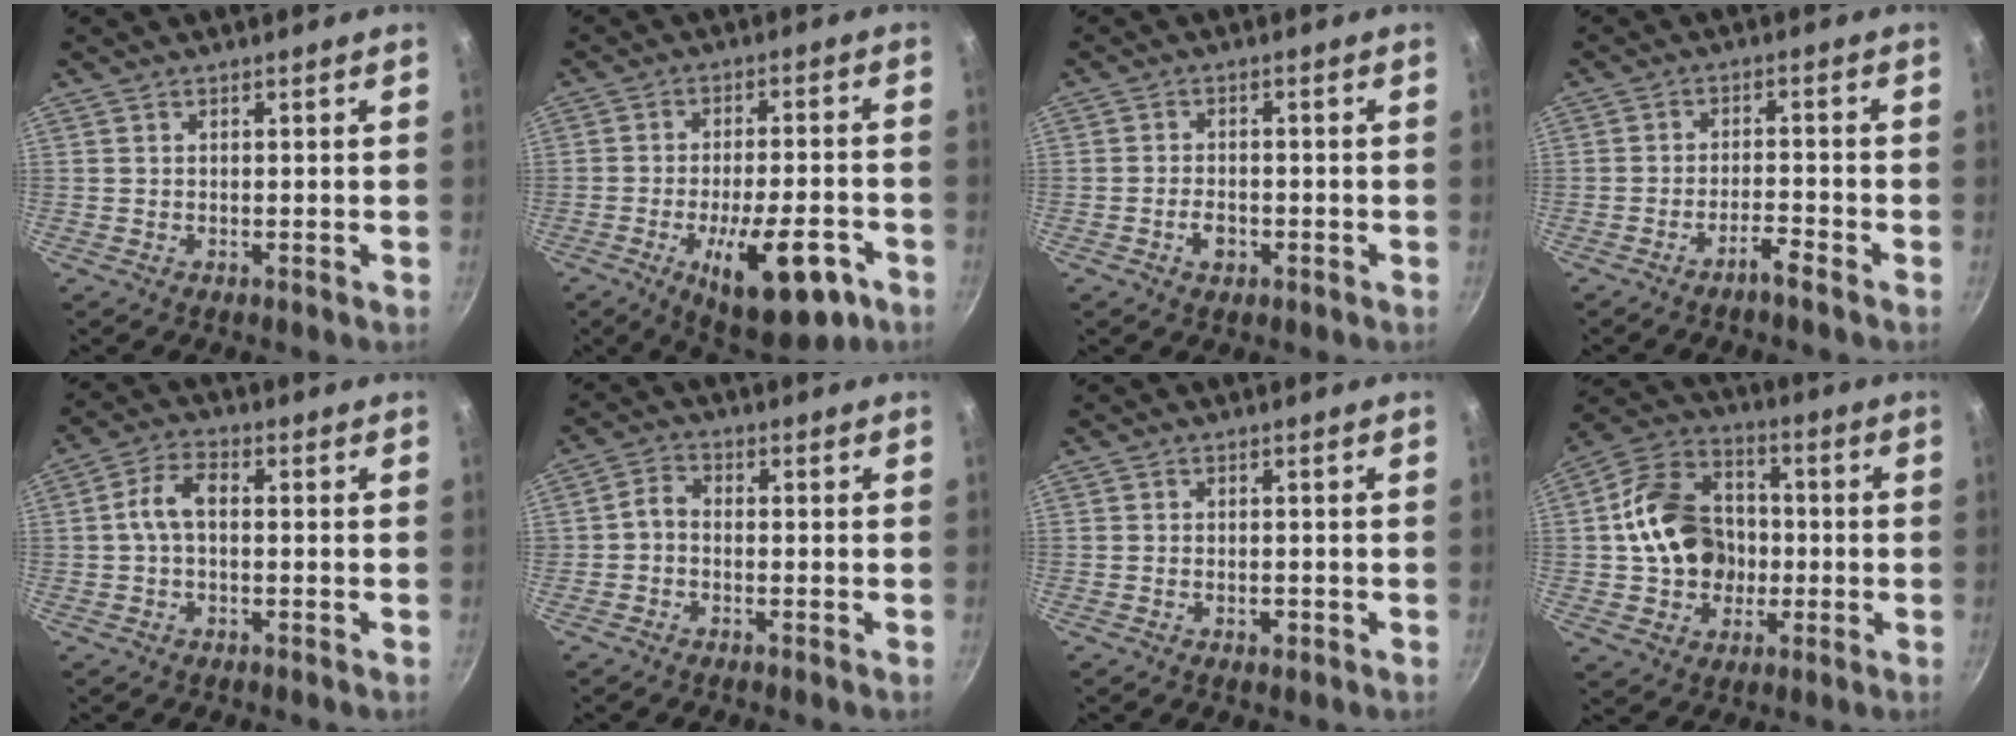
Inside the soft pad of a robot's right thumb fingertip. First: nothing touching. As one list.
[{"total": 15.9, "force": [-6.9, 6.0, 13.0], "torque": [-0.169, 0.025, -0.092]}, {"total": 3.2, "force": [-1.4, 2.0, 1.9], "torque": [-0.028, 0.013, -0.026]}, {"total": 3.3, "force": [-2.7, 0.3, 1.9], "torque": [-0.035, 0.027, -0.046]}, {"total": 5.3, "force": [-0.2, 3.0, 4.3], "torque": [-0.083, 0.026, -0.011]}, {"total": 2.7, "force": [-1.1, 1.7, 1.8], "torque": [-0.042, 0.017, -0.030]}, {"total": 1.4, "force": [-0.8, 0.8, 0.9], "torque": [-0.014, 0.004, -0.013]}, {"total": 16.0, "force": [-0.4, 13.0, 9.2], "torque": [-0.136, 0.036, -0.011]}]